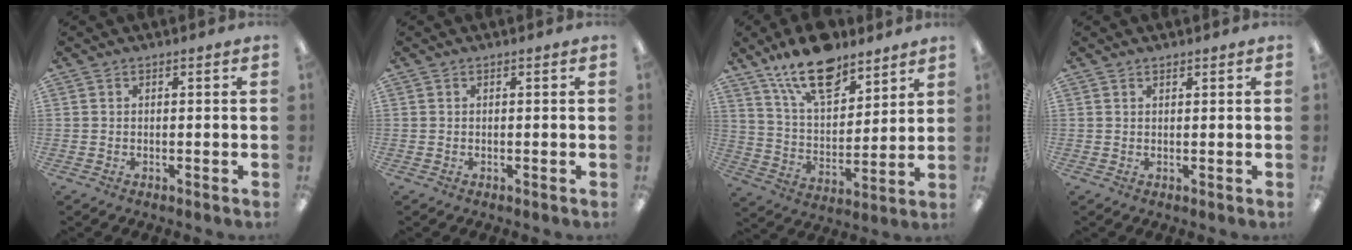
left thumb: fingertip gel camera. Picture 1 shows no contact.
{"total": 0.0}
{"total": 16.6, "force": [12.4, 7.2, 8.5], "torque": [-0.151, -0.063, 0.220]}
{"total": 0.9, "force": [0.8, 0.3, 0.2], "torque": [-0.005, 0.000, 0.015]}